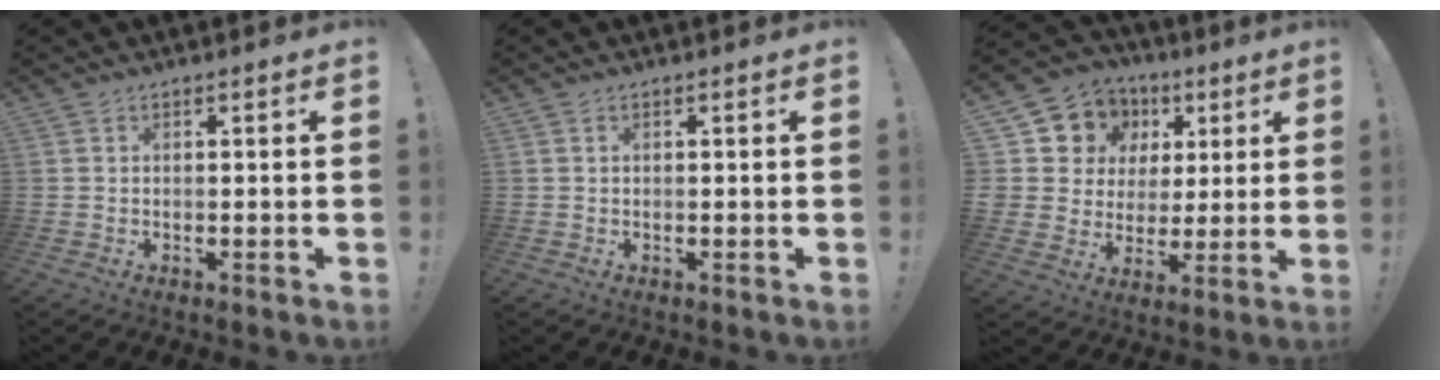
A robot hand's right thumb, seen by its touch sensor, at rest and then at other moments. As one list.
[{"total": 0.0}, {"total": 10.9, "force": [4.5, 9.6, 2.8], "torque": [-0.052, -0.028, 0.100]}]